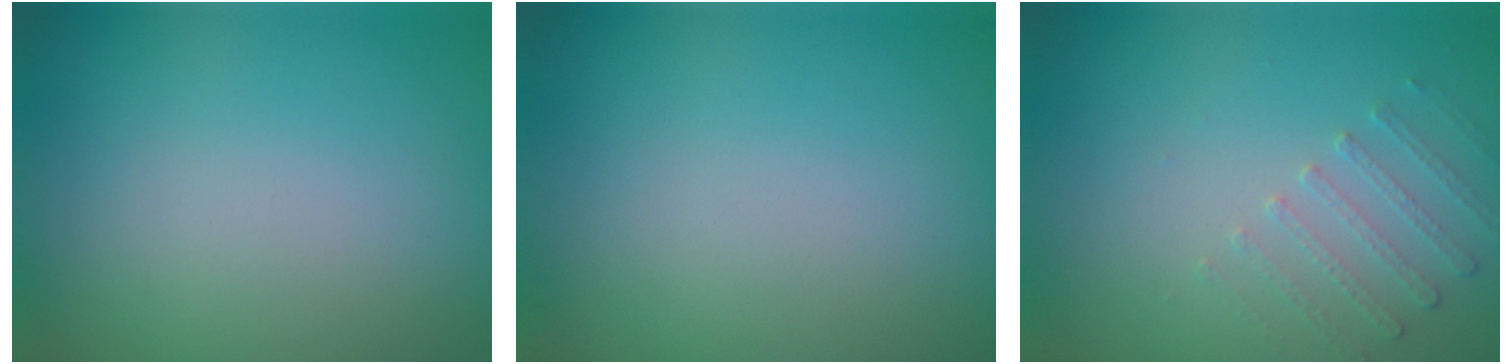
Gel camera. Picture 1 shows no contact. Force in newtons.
{"total": 0.0}
{"total": 1.5, "press": 1.0, "slide": 1.1}